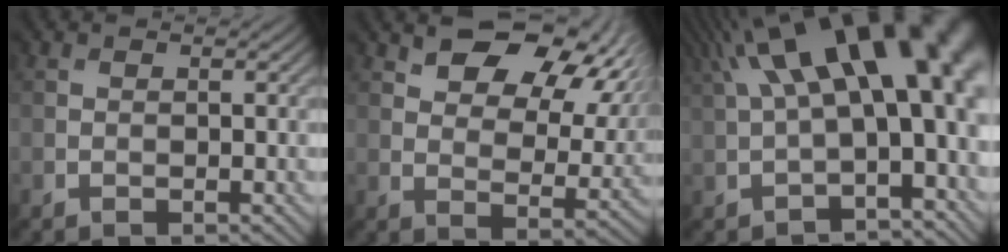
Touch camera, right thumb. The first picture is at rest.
{"total": 13.1, "force": [7.2, 6.9, 8.5], "torque": [-0.141, 0.004, 0.114]}
{"total": 17.8, "force": [4.1, 7.2, 15.8], "torque": [-0.230, 0.030, 0.086]}